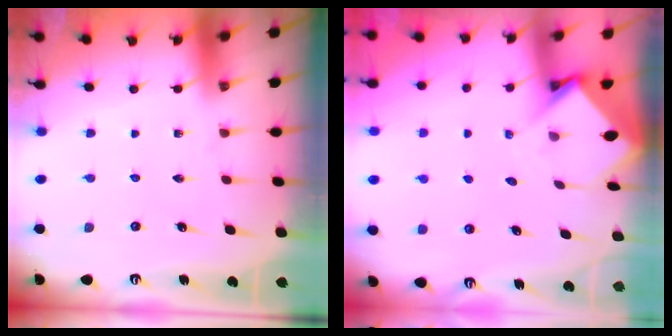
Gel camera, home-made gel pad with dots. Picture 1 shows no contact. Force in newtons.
{"total": 3.8, "press": 3.8, "slide": 0.3}